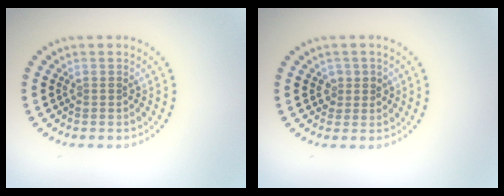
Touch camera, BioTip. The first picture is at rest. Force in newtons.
{"total": 1.4, "press": 1.2, "slide": 0.6}